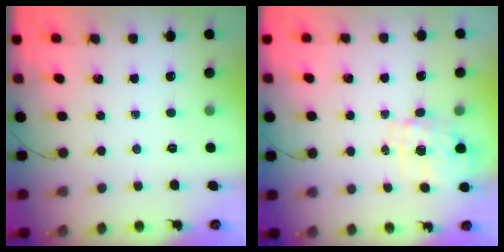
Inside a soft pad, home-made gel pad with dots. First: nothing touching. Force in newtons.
{"total": 7.0, "press": 7.0, "slide": 0.6}